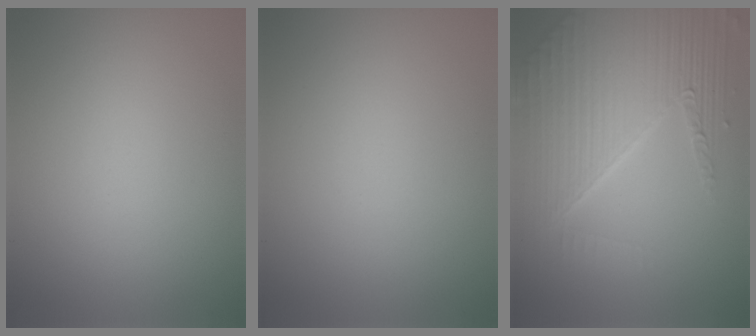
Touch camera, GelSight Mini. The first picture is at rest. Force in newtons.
{"total": 0.0}
{"total": 8.9, "press": 5.8, "slide": 6.7}